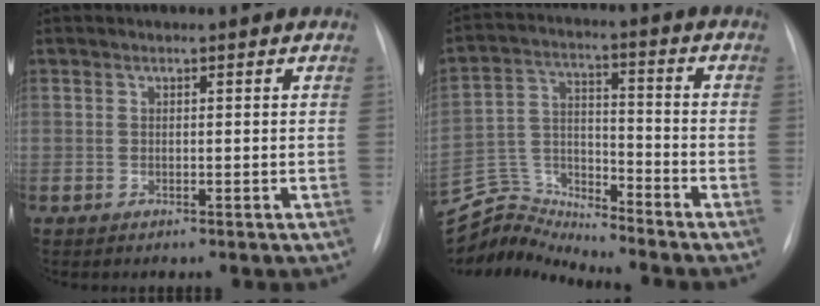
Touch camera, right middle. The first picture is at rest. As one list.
[{"total": 9.6, "force": [-9.5, -0.4, -1.7], "torque": [0.023, 0.045, -0.183]}]